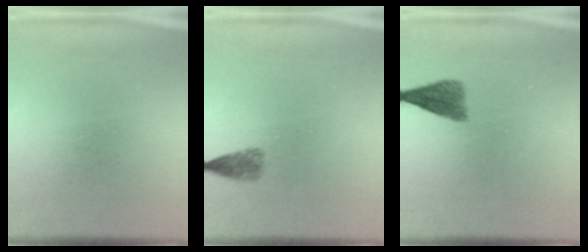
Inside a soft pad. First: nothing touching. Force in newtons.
{"total": 1.8}
{"total": 3.4}